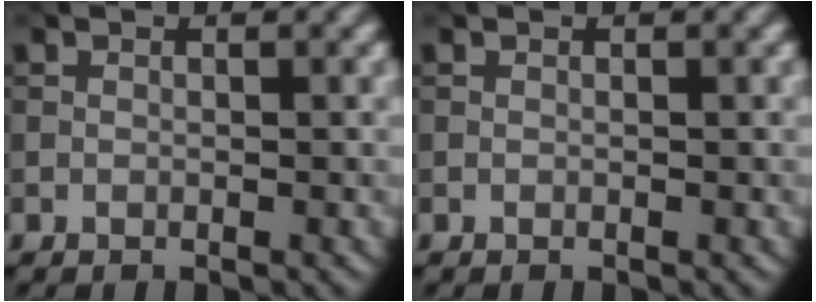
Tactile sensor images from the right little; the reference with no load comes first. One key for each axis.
{"total": 0.0}